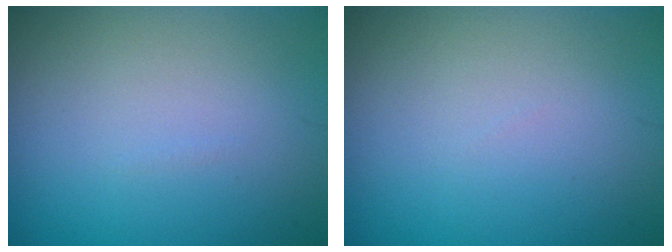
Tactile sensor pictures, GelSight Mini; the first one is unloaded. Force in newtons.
{"total": 0.0}